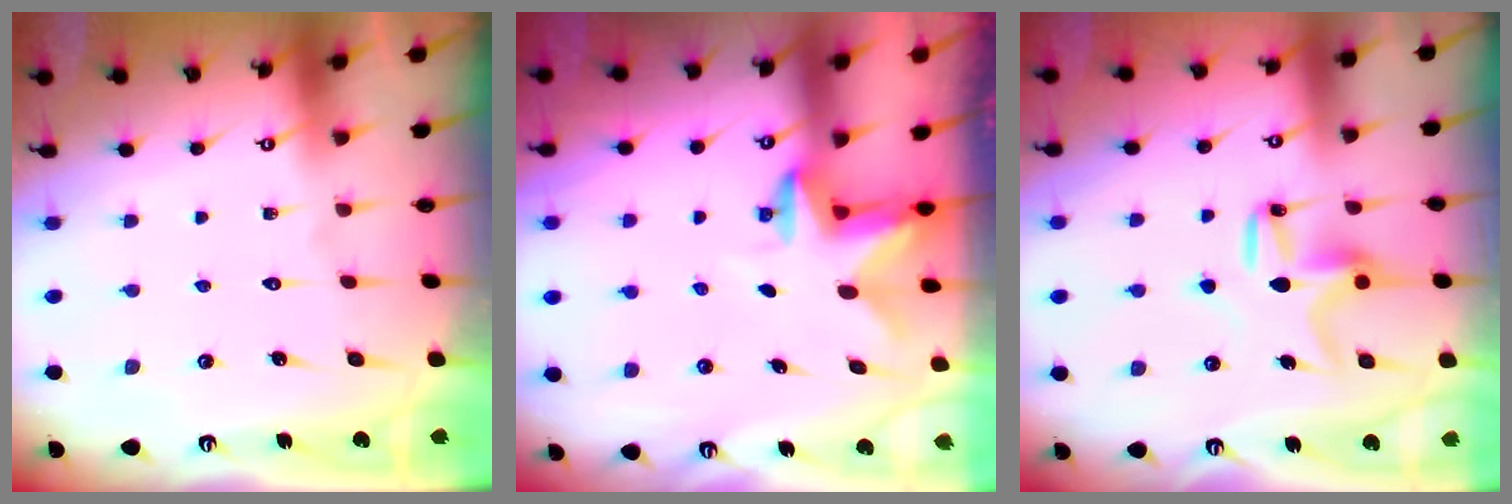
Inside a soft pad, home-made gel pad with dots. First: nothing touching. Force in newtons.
{"total": 2.6, "press": 2.6, "slide": 0.5}
{"total": 9.6, "press": 9.6, "slide": 0.2}